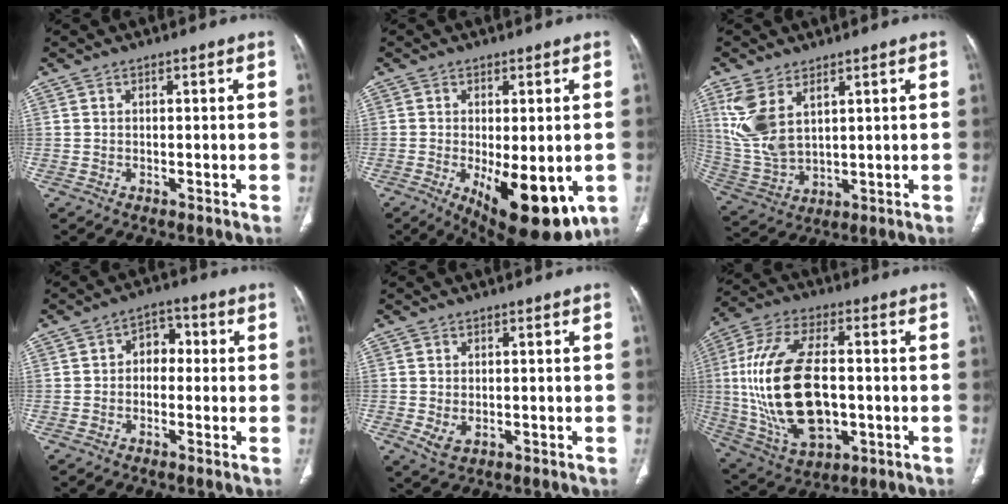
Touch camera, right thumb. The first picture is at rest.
{"total": 15.2, "force": [-4.7, 6.4, 13.0], "torque": [-0.158, -0.019, -0.049]}
{"total": 10.7, "force": [4.7, 5.7, 7.7], "torque": [-0.165, -0.011, 0.112]}
{"total": 5.0, "force": [0.0, 3.7, 3.3], "torque": [-0.018, 0.022, -0.011]}
{"total": 3.0, "force": [-0.4, 2.0, 2.2], "torque": [-0.046, -0.005, 0.002]}
{"total": 22.8, "force": [-0.7, 12.0, 19.3], "torque": [-0.392, 0.002, 0.001]}